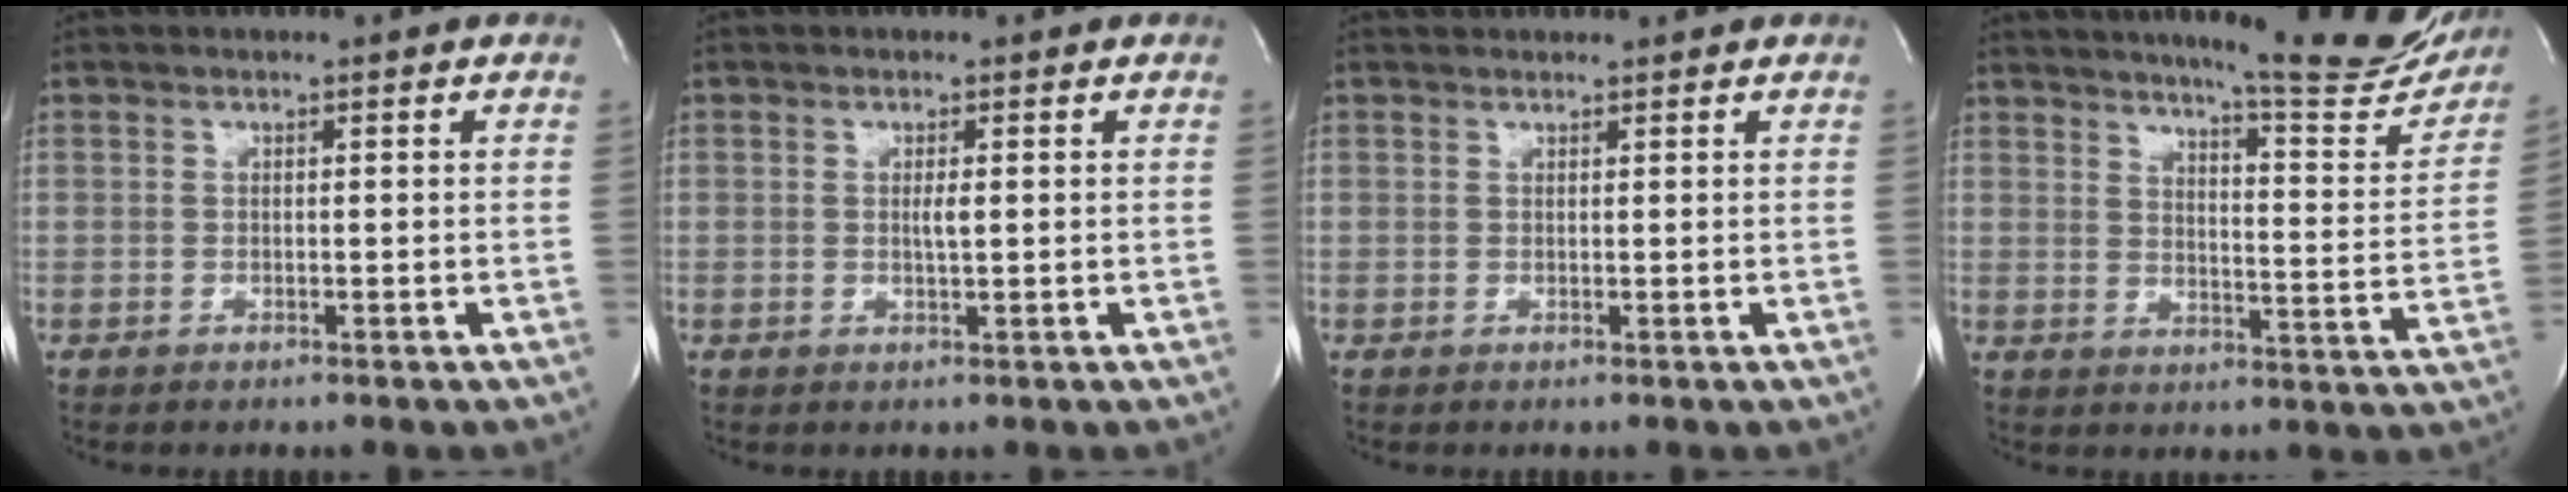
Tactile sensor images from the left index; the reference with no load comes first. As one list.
[{"total": 1.3, "force": [0.1, 0.1, 1.3], "torque": [-0.028, -0.003, 0.001]}, {"total": 2.5, "force": [2.4, 0.5, 0.2], "torque": [-0.005, 0.024, 0.034]}, {"total": 20.2, "force": [17.6, 2.0, 9.6], "torque": [-0.125, -0.066, 0.210]}]